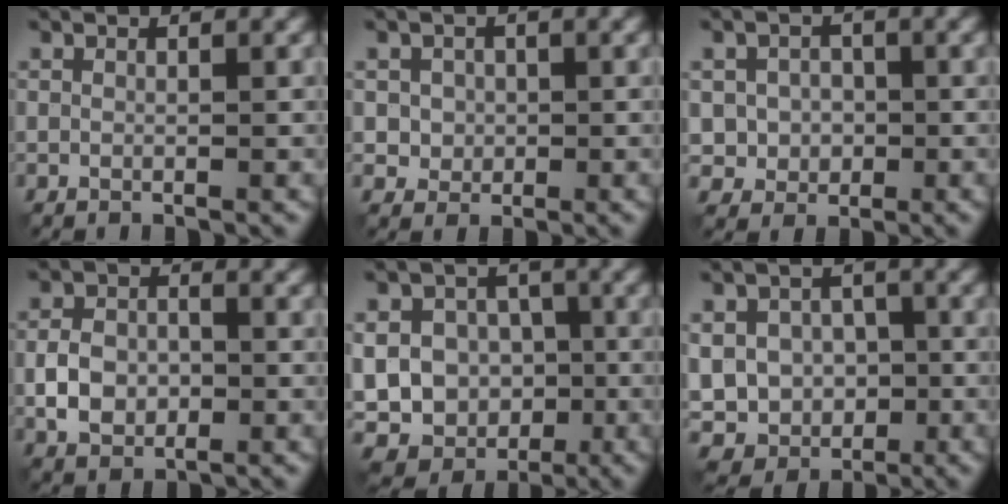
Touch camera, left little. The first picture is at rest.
{"total": 2.5, "force": [0.4, 2.3, 0.8], "torque": [-0.010, -0.002, 0.014]}
{"total": 3.1, "force": [-0.2, 2.8, 1.2], "torque": [-0.010, -0.005, -0.009]}
{"total": 3.6, "force": [-0.8, 2.7, 2.4], "torque": [-0.047, 0.001, -0.017]}
{"total": 13.6, "force": [-2.2, 12.4, 5.1], "torque": [-0.124, 0.006, -0.053]}
{"total": 8.5, "force": [-1.0, 7.4, 4.0], "torque": [-0.084, 0.002, -0.039]}